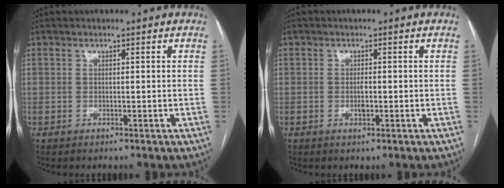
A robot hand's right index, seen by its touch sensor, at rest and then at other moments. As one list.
[{"total": 1.4, "force": [-0.3, 0.4, 1.2], "torque": [-0.025, 0.000, -0.005]}]